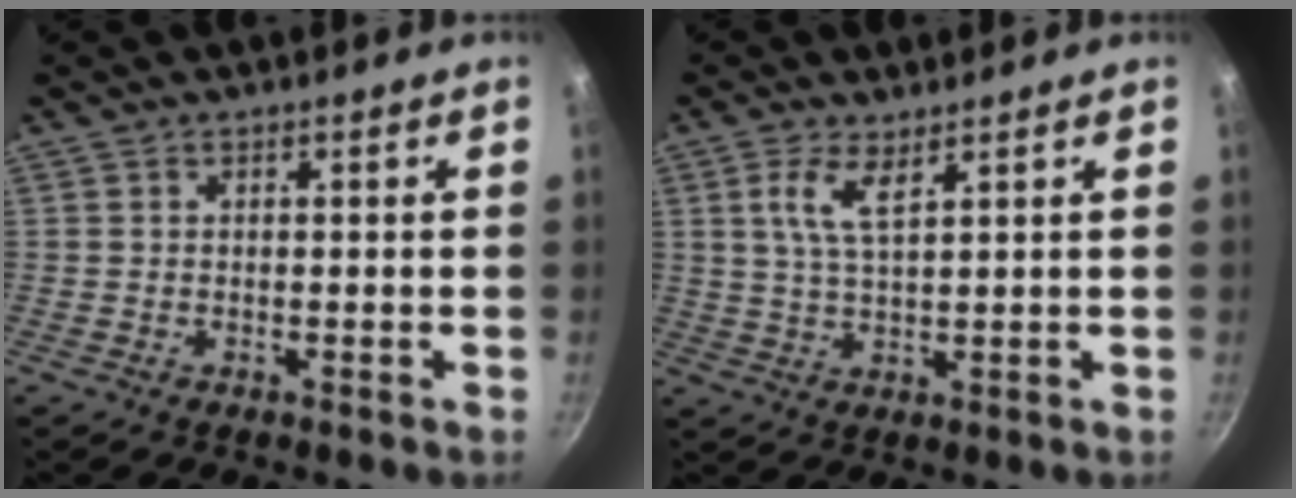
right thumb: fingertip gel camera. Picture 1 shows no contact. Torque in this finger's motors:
{"motor_torque": [0.02, 0.12, 0.20, -0.18, 0.12]}